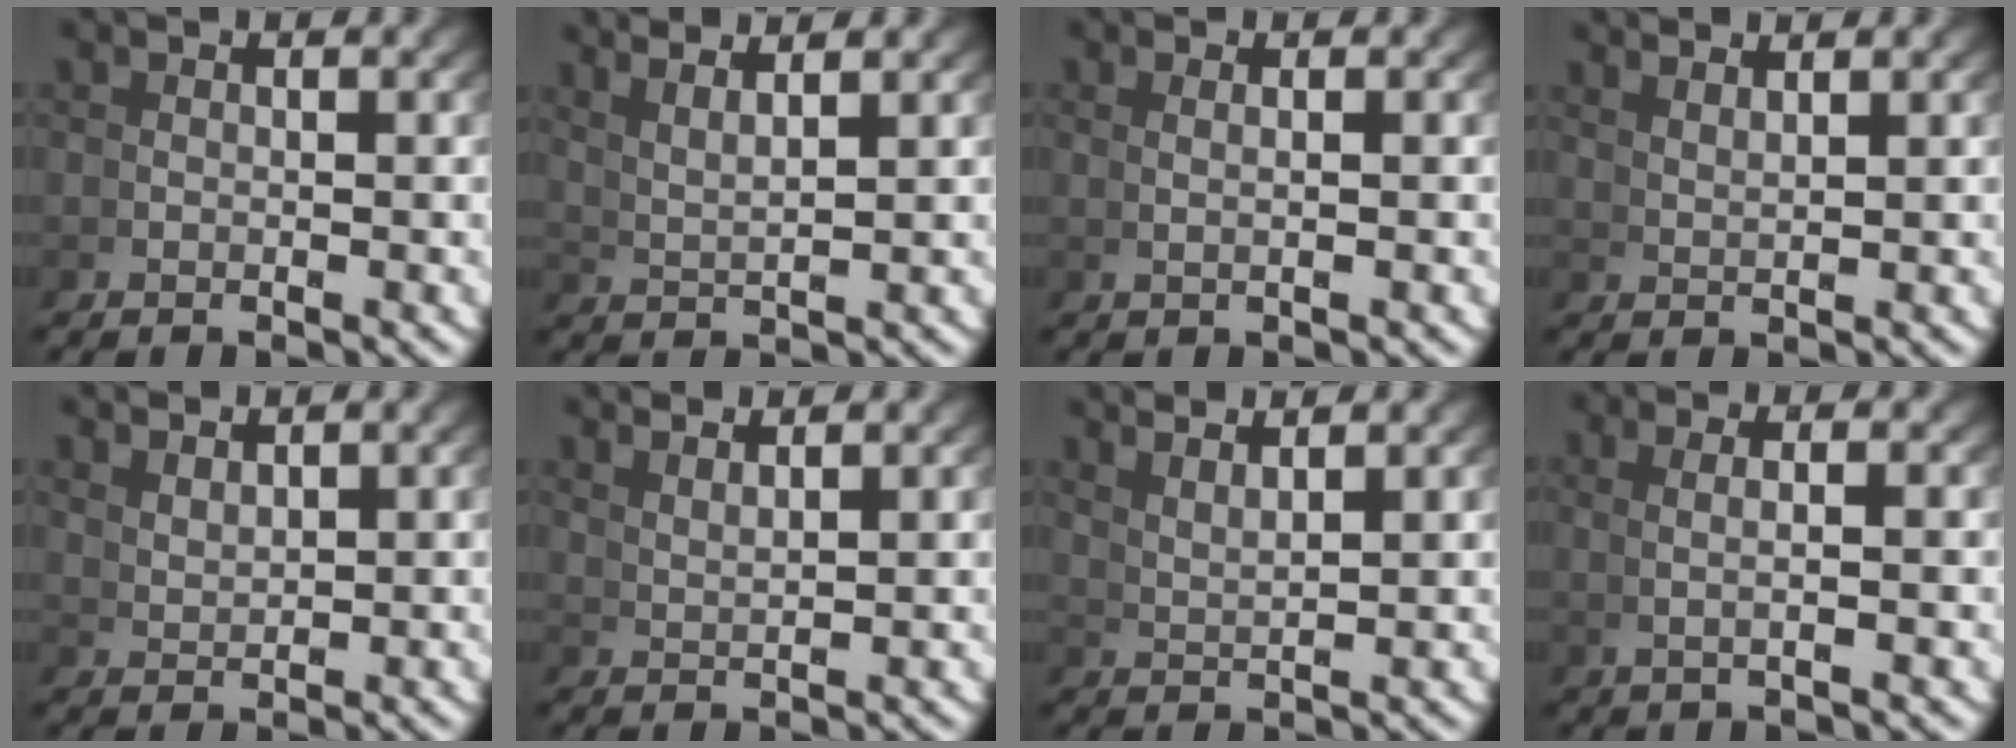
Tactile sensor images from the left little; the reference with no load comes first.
{"total": 4.8, "force": [3.6, 0.9, 3.0], "torque": [-0.040, 0.010, 0.060]}
{"total": 1.2, "force": [0.5, -0.9, 0.7], "torque": [-0.008, 0.003, 0.011]}
{"total": 3.1, "force": [2.9, -0.9, 0.8], "torque": [-0.003, 0.005, 0.056]}
{"total": 2.5, "force": [2.4, -0.6, 0.4], "torque": [0.001, -0.001, 0.055]}
{"total": 3.4, "force": [3.1, -0.7, 1.0], "torque": [-0.007, 0.004, 0.062]}
{"total": 4.2, "force": [3.6, 0.1, 2.1], "torque": [-0.028, 0.003, 0.067]}
{"total": 2.3, "force": [0.7, -0.6, 2.1], "torque": [-0.036, 0.009, 0.016]}